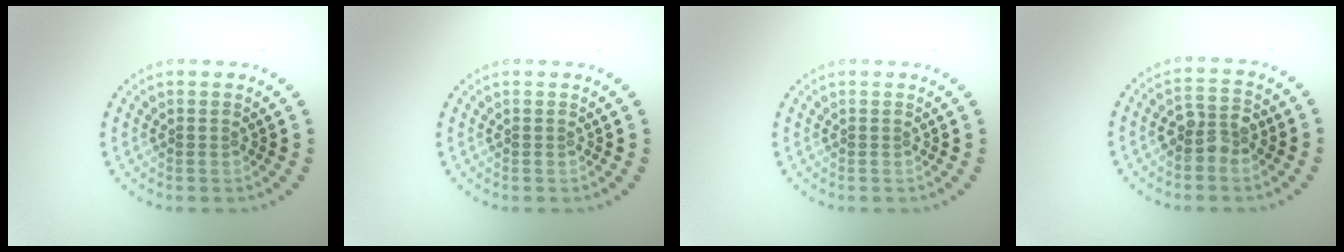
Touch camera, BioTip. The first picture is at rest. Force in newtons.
{"total": 0.0}
{"total": 0.0}
{"total": 2.9, "press": 2.8, "slide": 0.8}